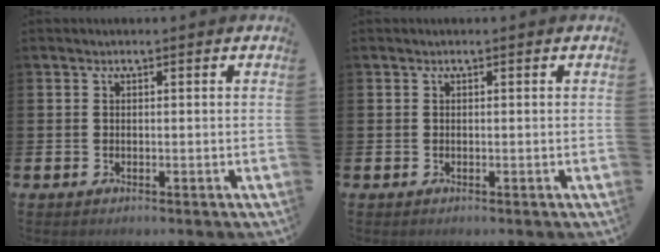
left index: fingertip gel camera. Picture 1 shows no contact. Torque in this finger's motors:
{"motor_torque": [-0.08, 0.10, 0.01, 0.00]}